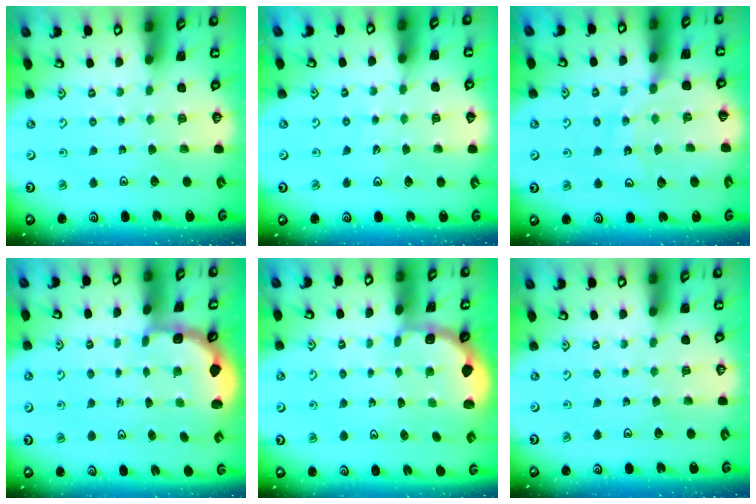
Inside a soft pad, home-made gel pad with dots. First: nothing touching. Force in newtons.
{"total": 3.5, "press": 3.2, "slide": 1.4}
{"total": 10.1, "press": 10.1, "slide": 0.6}
{"total": 2.4, "press": 1.7, "slide": 1.6}
{"total": 1.8, "press": 1.6, "slide": 0.7}
{"total": 0.0}